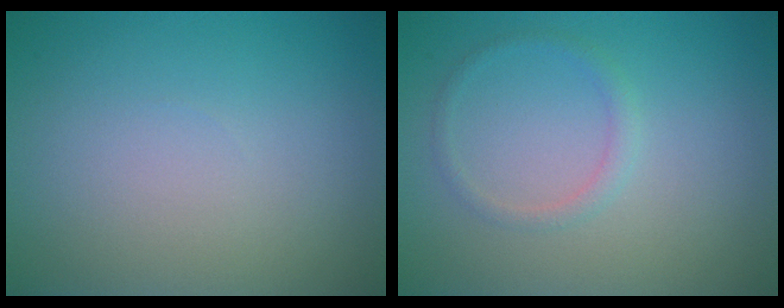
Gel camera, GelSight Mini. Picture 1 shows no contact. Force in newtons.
{"total": 1.2, "press": 1.2, "slide": 0.0}